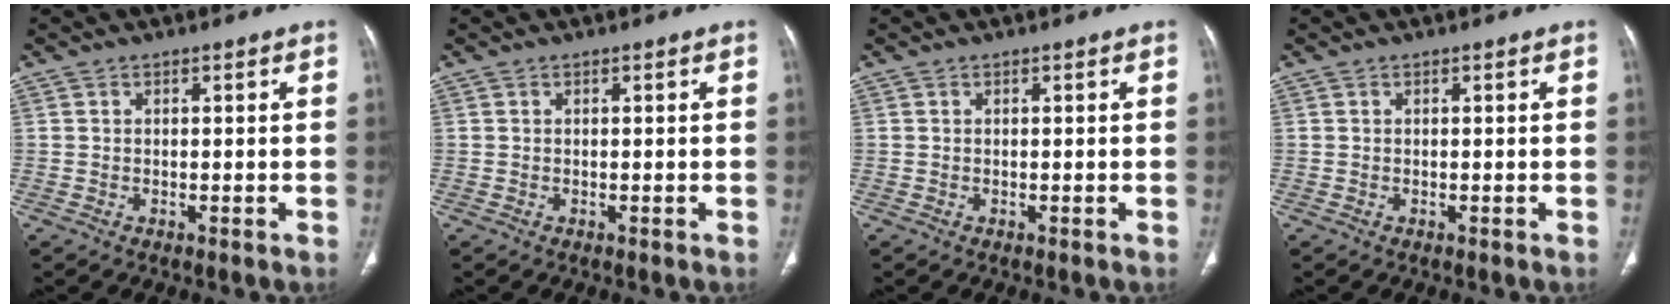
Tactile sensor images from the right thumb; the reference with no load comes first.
{"total": 0.0}
{"total": 0.0}
{"total": 0.0}